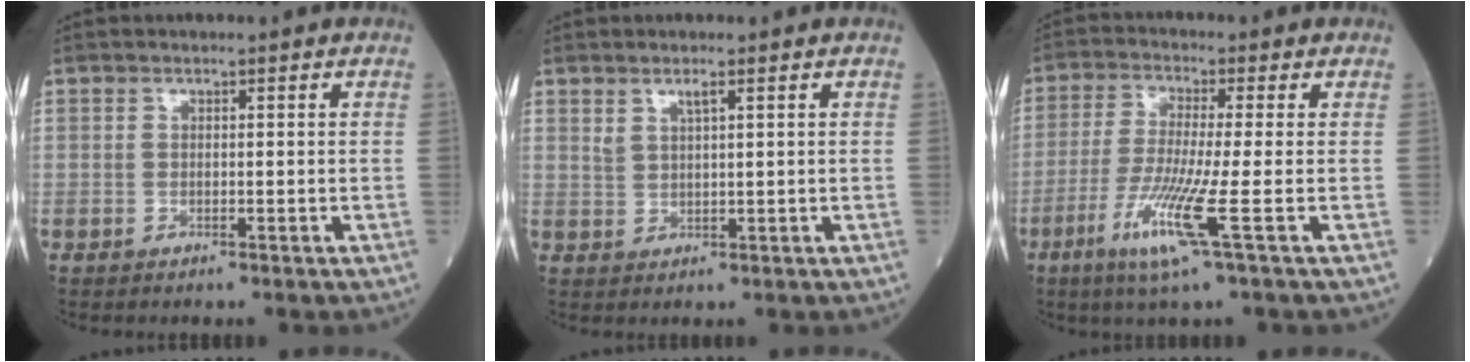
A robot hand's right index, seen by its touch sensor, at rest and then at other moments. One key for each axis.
{"total": 2.2, "fx": 1.4, "fy": 0.4, "fz": 1.7, "tx": -0.038, "ty": 0.002, "tz": 0.031}
{"total": 9.2, "fx": -3.7, "fy": -1.0, "fz": 8.4, "tx": -0.174, "ty": -0.028, "tz": -0.077}